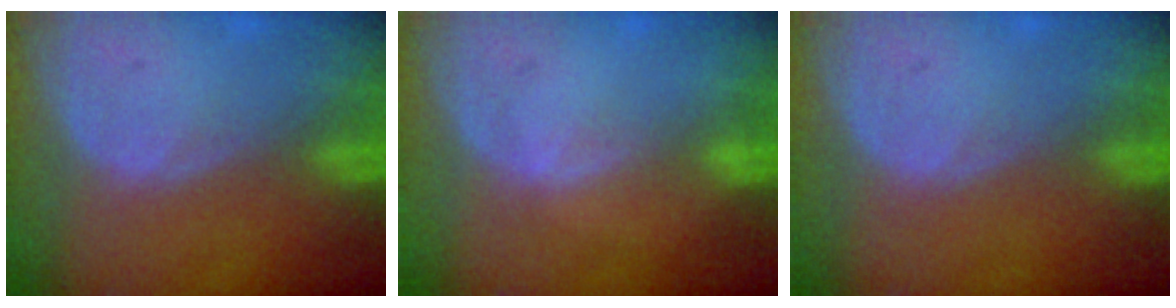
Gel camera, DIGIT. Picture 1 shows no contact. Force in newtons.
{"total": 0.6, "press": 0.5, "slide": 0.2}
{"total": 0.0}